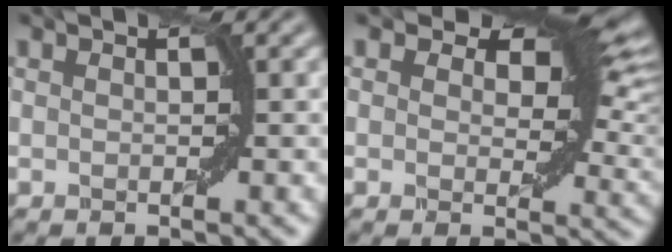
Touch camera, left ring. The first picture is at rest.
{"total": 9.9, "force": [5.4, 5.2, 6.4], "torque": [-0.076, 0.007, 0.075]}